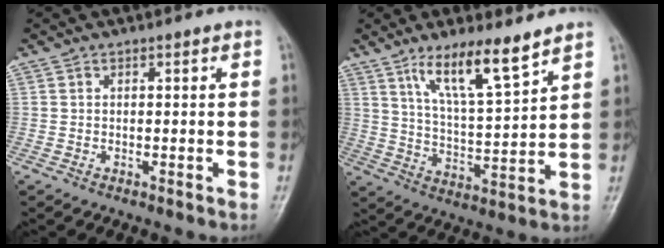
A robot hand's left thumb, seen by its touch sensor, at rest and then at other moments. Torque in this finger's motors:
{"motor_torque": [0.43, 0.22, 0.29, -0.13, 0.19]}